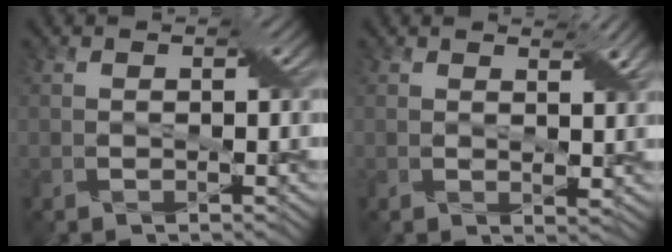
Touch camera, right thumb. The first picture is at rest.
{"total": 2.6, "force": [1.4, 0.9, 1.9], "torque": [-0.036, -0.003, 0.025]}